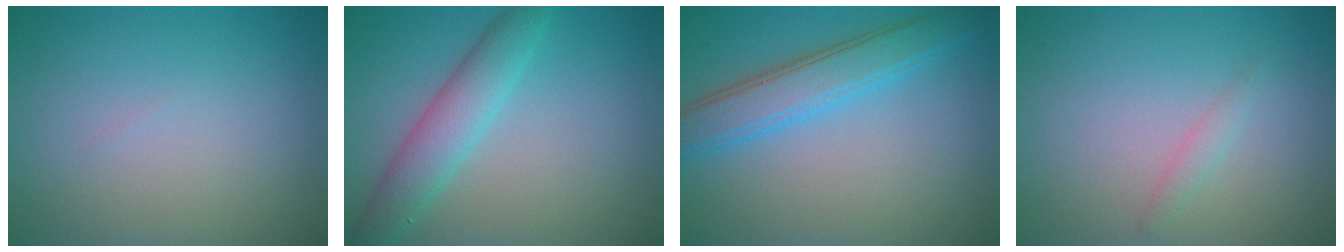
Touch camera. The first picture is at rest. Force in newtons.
{"total": 4.1, "press": 4.1, "slide": 0.1}
{"total": 4.5, "press": 4.5, "slide": 0.1}
{"total": 0.9, "press": 0.9, "slide": 0.0}